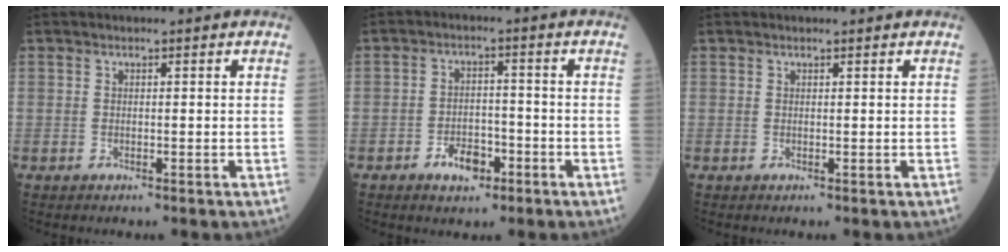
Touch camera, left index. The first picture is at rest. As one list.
[{"total": 4.7, "force": [-2.7, 2.6, 2.8], "torque": [-0.050, 0.006, -0.044]}, {"total": 0.6, "force": [0.6, 0.0, 0.1], "torque": [-0.007, 0.001, 0.008]}]